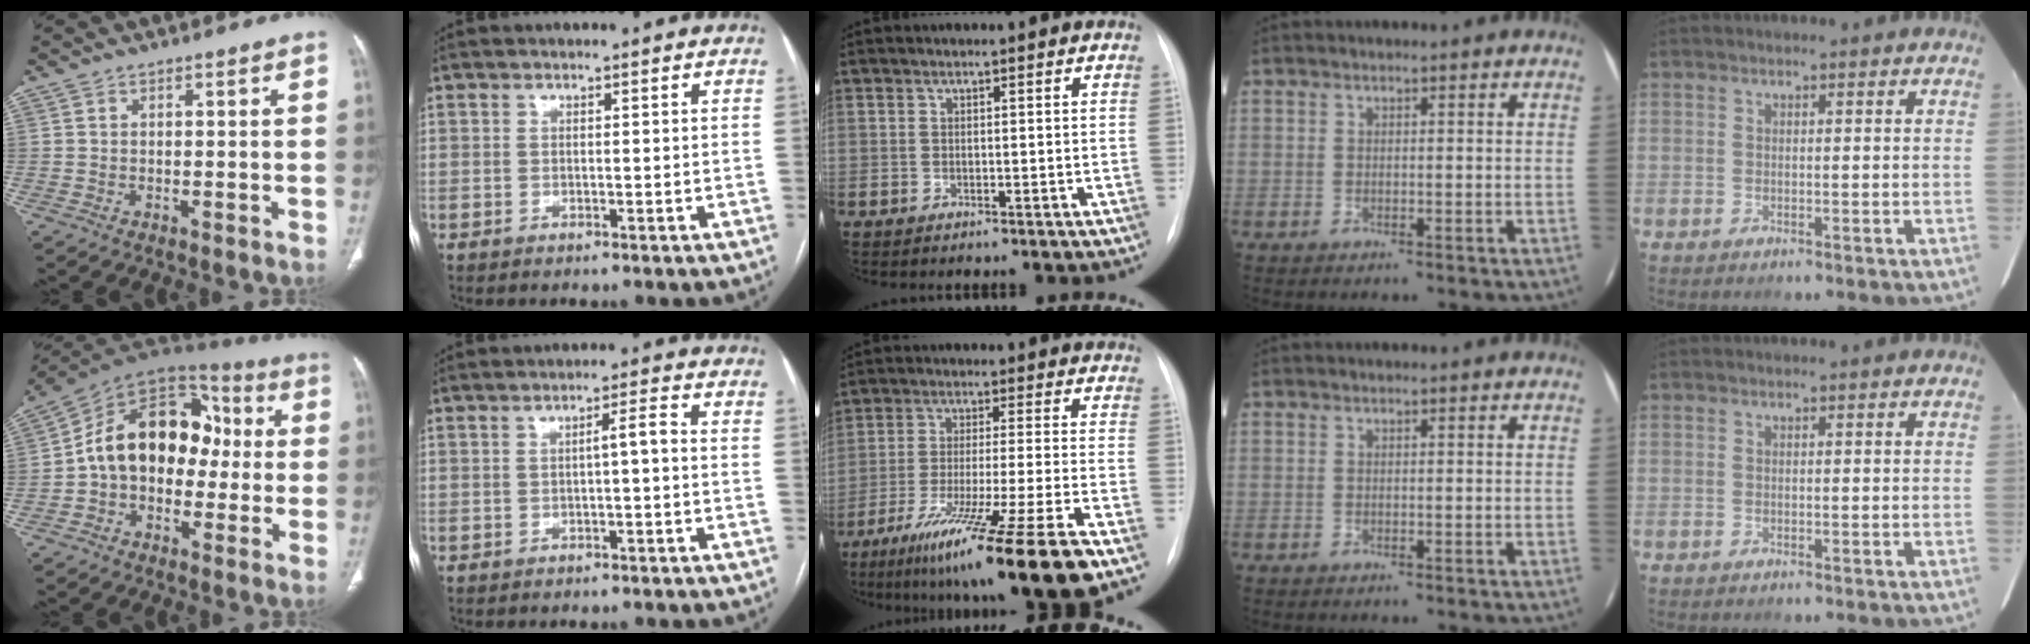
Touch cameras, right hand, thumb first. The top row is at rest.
{"thumb": {"total": 17.3, "force": [-0.8, 12.2, 12.3], "torque": [-0.159, 0.055, -0.028]}, "index": {"total": 2.4, "force": [-0.3, 0.2, 2.4], "torque": [-0.034, 0.006, -0.004]}, "middle": {"total": 18.1, "force": [-11.6, -1.5, 13.8], "torque": [-0.206, -0.059, -0.193]}}